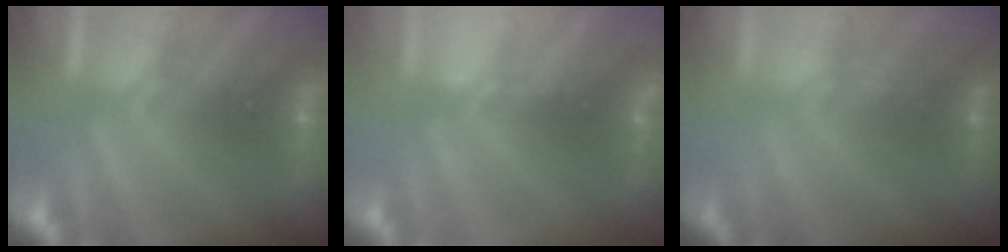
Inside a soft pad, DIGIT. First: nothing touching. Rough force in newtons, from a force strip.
{"total": 2.4}
{"total": 1.8}